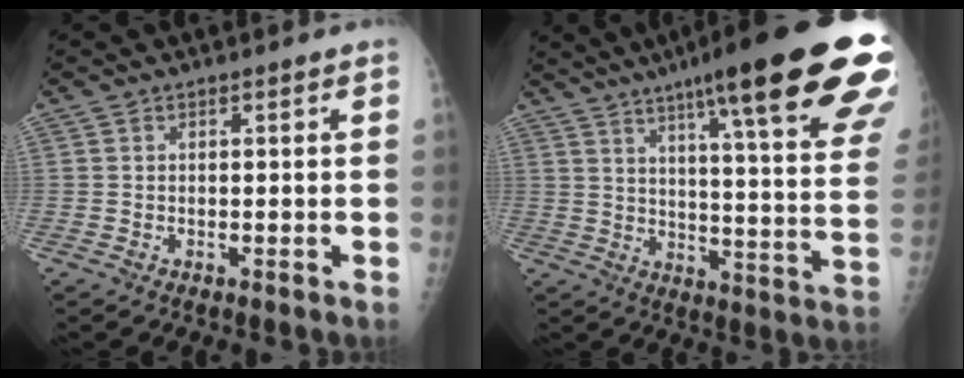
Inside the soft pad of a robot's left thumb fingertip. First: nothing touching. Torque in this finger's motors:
{"motor_torque": [2.68, 1.52, 2.13, -0.64, 0.56]}